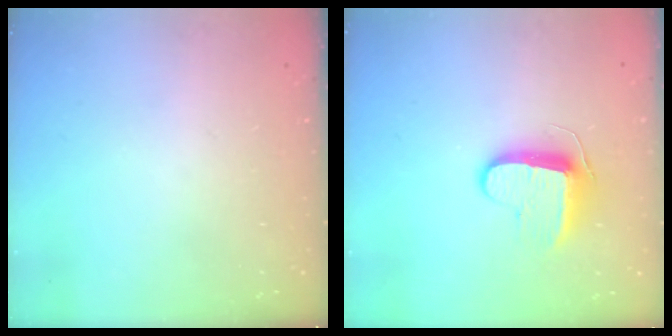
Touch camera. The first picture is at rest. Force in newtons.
{"total": 9.7, "press": 9.7, "slide": 0.4}